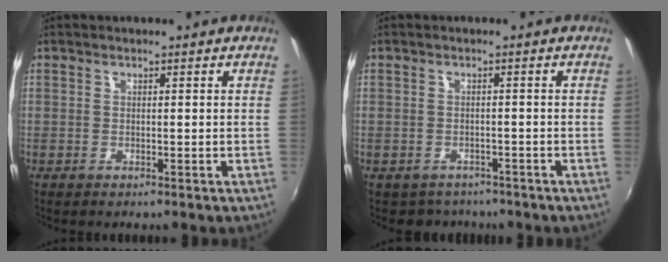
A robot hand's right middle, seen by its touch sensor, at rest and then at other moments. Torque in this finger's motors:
{"motor_torque": [-0.28, -0.20, 0.11, 0.01]}